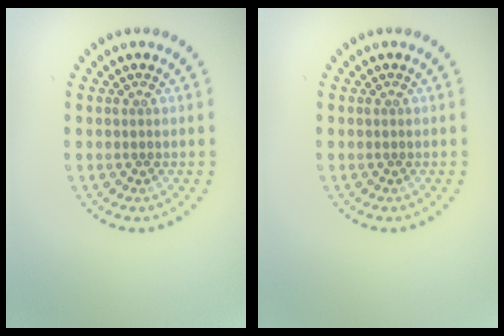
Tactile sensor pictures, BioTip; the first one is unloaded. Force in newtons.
{"total": 0.0}